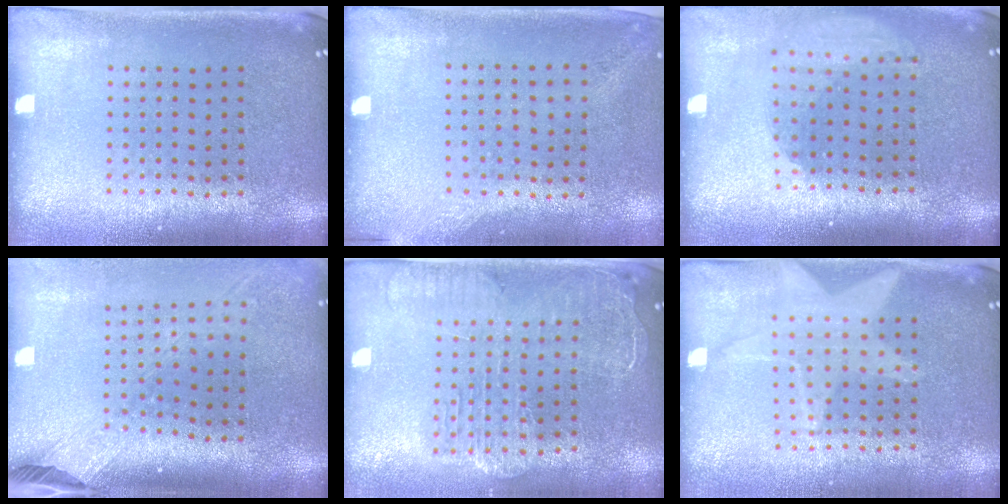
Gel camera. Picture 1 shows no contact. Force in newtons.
{"total": 1.4, "press": 1.0, "slide": 1.0}
{"total": 1.9, "press": 1.5, "slide": 1.1}
{"total": 2.6, "press": 1.9, "slide": 1.7}
{"total": 2.3, "press": 2.0, "slide": 1.1}
{"total": 1.1, "press": 1.1, "slide": 0.1}